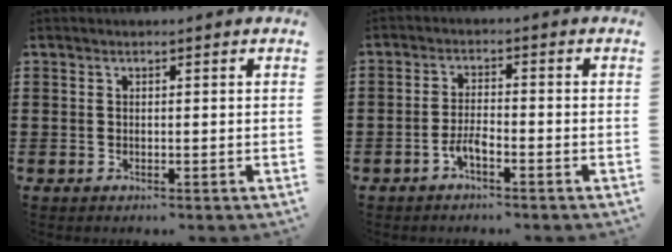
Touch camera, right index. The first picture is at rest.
{"total": 2.9, "force": [-1.8, 0.6, 2.1], "torque": [-0.052, 0.000, -0.038]}